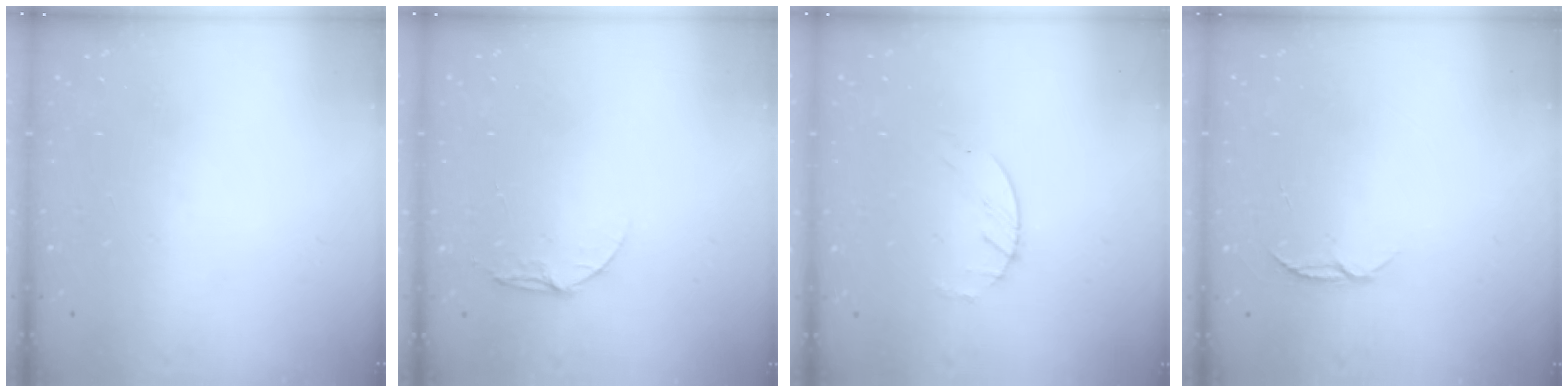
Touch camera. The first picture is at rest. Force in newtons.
{"total": 5.4, "press": 5.4, "slide": 0.5}
{"total": 2.2, "press": 2.2, "slide": 0.3}
{"total": 4.0, "press": 4.0, "slide": 0.4}